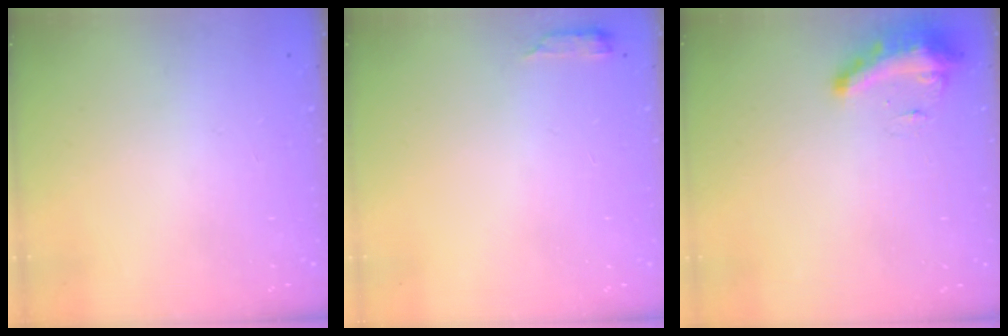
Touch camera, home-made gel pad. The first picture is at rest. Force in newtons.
{"total": 2.6, "press": 2.6, "slide": 0.5}
{"total": 9.2, "press": 9.1, "slide": 0.5}